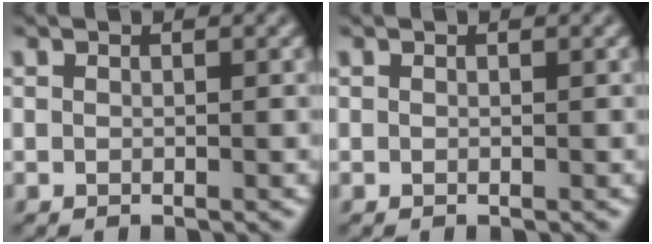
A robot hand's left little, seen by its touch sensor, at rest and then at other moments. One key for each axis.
{"total": 0.0}